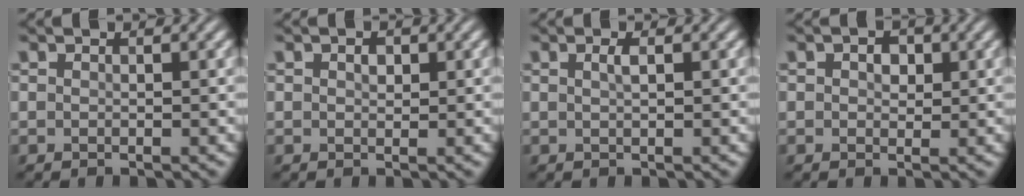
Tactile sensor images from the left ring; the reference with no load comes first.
{"total": 1.1, "force": [0.3, 0.8, 0.7], "torque": [-0.011, 0.001, 0.004]}
{"total": 1.0, "force": [0.3, 0.3, 0.9], "torque": [-0.017, 0.005, 0.005]}
{"total": 2.0, "force": [0.7, 1.3, 1.3], "torque": [-0.015, 0.002, 0.007]}